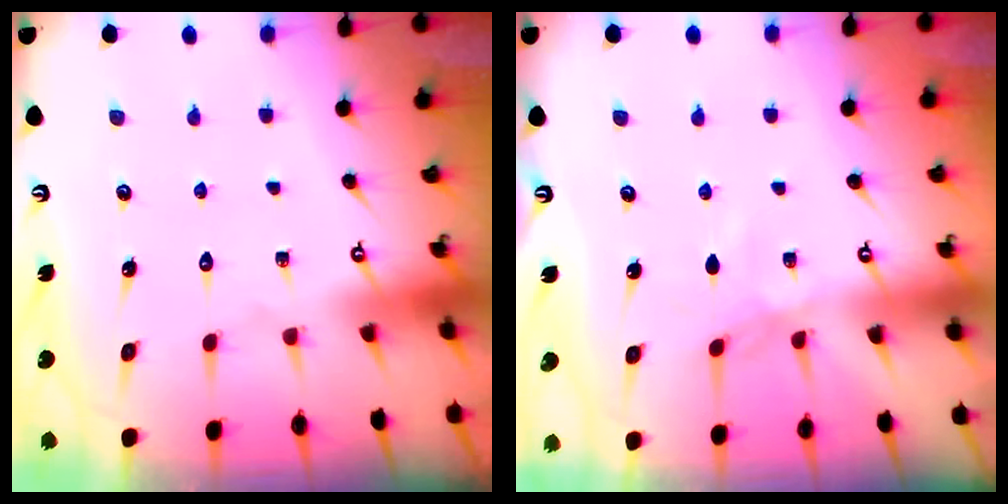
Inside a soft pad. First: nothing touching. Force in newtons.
{"total": 2.2, "press": 2.2, "slide": 0.4}